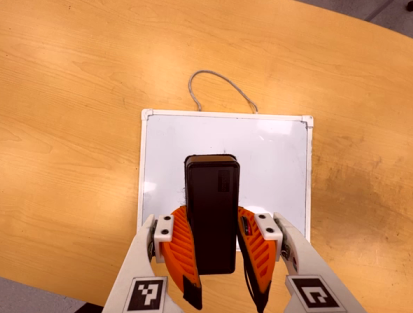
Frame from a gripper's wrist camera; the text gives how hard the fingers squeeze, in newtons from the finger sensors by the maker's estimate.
{"total": 10.4, "left": 9.2, "right": 11.6}